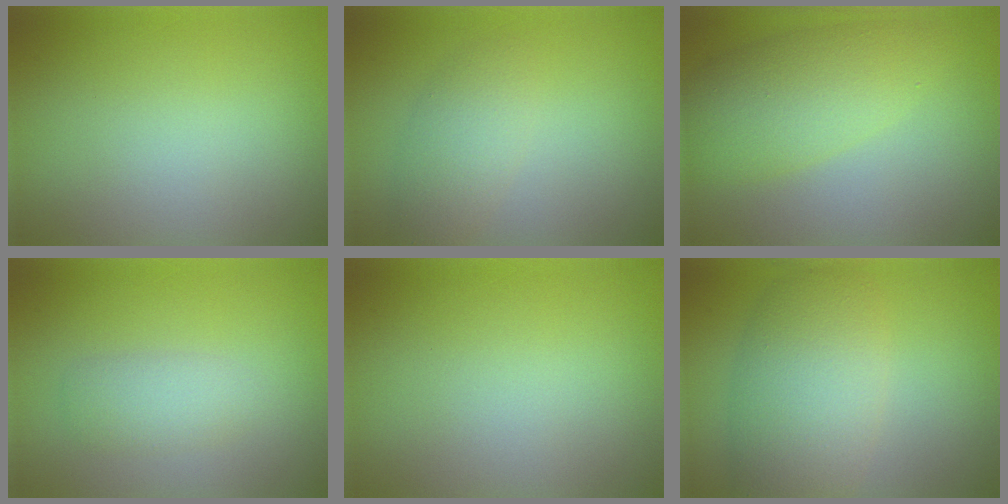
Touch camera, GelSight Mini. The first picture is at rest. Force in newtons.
{"total": 2.7, "press": 2.7, "slide": 0.0}
{"total": 5.2, "press": 5.2, "slide": 0.1}
{"total": 2.0, "press": 2.0, "slide": 0.2}
{"total": 0.0}
{"total": 6.8, "press": 6.8, "slide": 0.3}